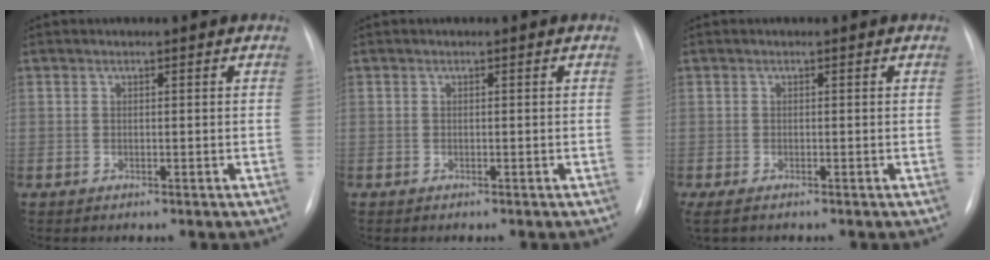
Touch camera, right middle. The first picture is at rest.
{"total": 0.0}
{"total": 1.2, "force": [-1.0, 0.1, 0.8], "torque": [-0.007, -0.002, -0.008]}